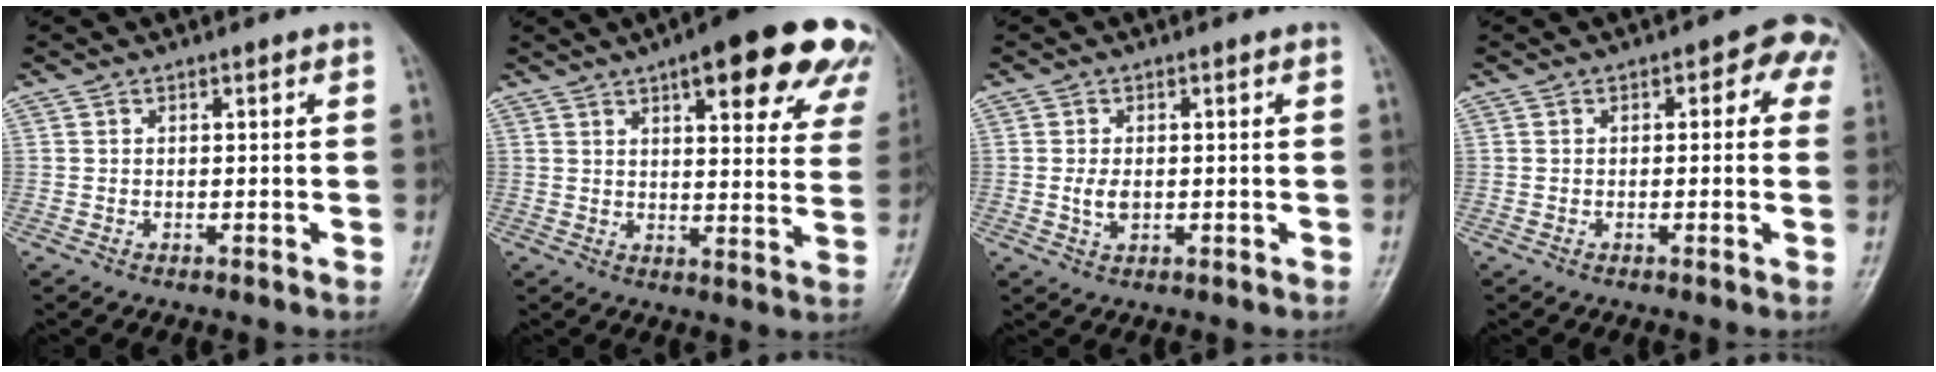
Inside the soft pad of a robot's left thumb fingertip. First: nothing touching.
{"total": 21.9, "force": [12.4, 6.6, 16.8], "torque": [-0.181, -0.023, 0.145]}
{"total": 2.6, "force": [-0.3, 1.7, 2.0], "torque": [-0.038, 0.000, -0.003]}
{"total": 5.7, "force": [1.6, 3.5, 4.2], "torque": [-0.003, 0.014, 0.002]}